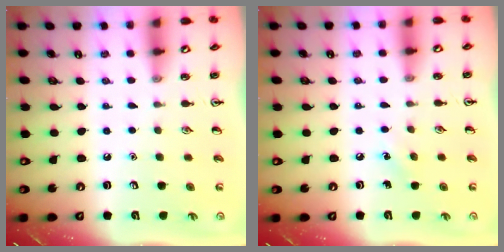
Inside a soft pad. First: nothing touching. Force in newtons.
{"total": 4.9, "press": 4.6, "slide": 1.7}